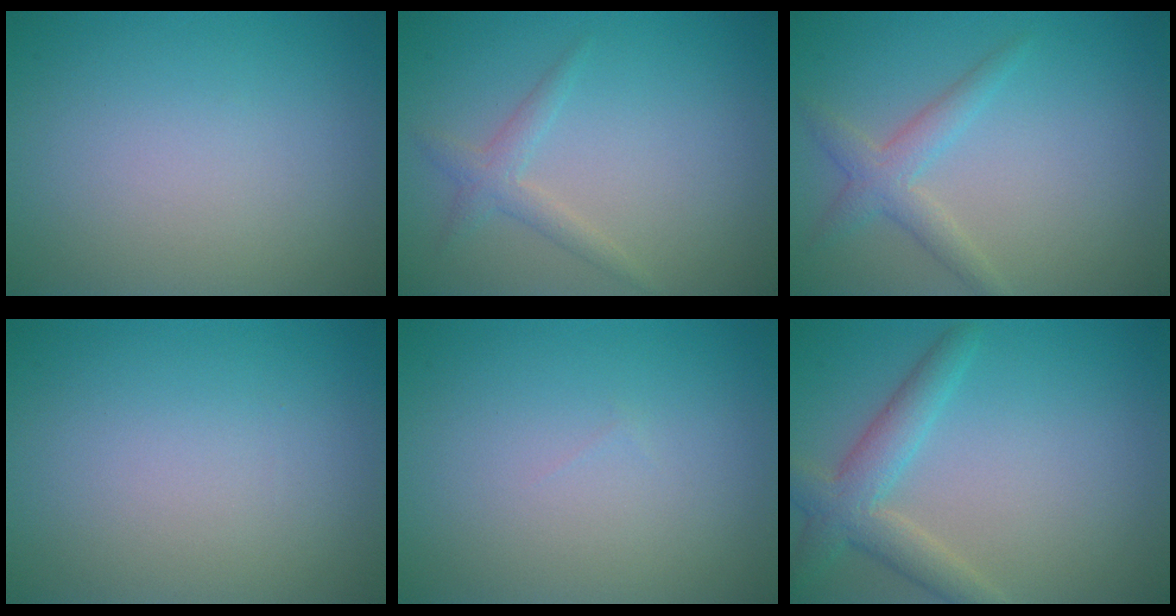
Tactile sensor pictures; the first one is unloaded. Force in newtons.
{"total": 1.8, "press": 1.8, "slide": 0.1}
{"total": 2.6, "press": 2.6, "slide": 0.0}
{"total": 0.0}
{"total": 0.0}
{"total": 3.8, "press": 3.8, "slide": 0.3}